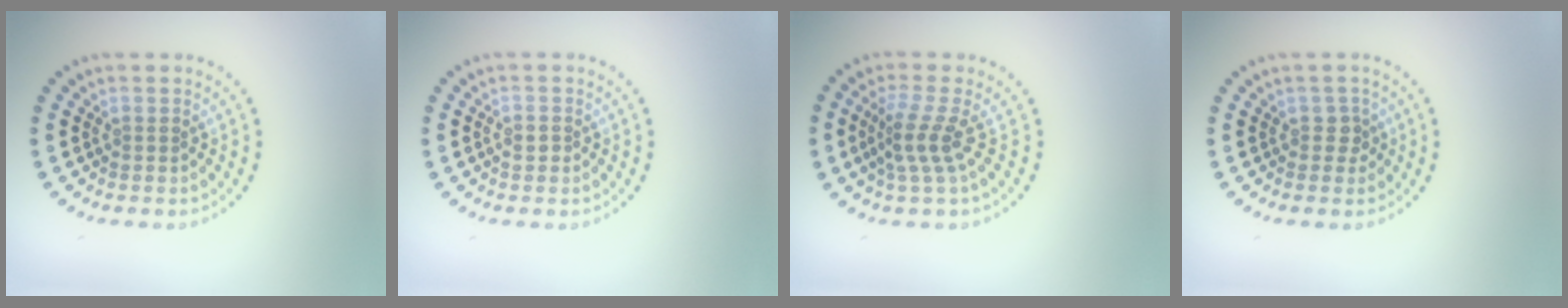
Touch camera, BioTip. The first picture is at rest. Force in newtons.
{"total": 0.5, "press": 0.5, "slide": 0.1}
{"total": 2.7, "press": 1.9, "slide": 2.0}
{"total": 1.1, "press": 0.9, "slide": 0.6}